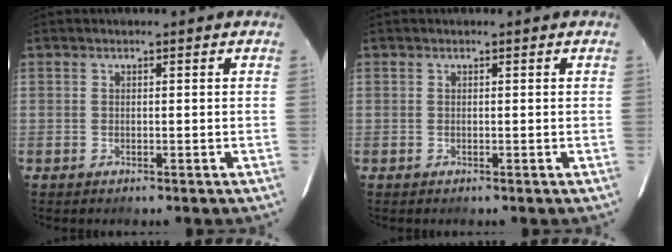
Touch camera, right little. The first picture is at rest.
{"total": 0.0}